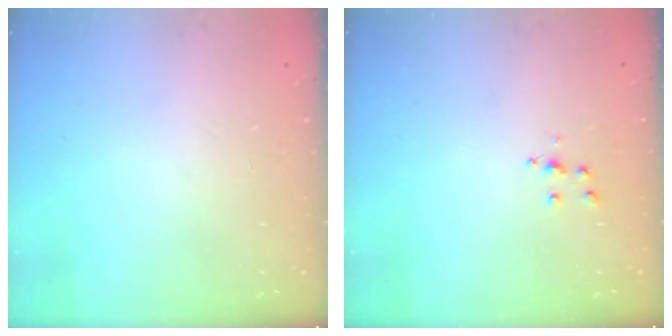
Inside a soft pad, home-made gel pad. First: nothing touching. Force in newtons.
{"total": 4.8, "press": 4.8, "slide": 0.5}